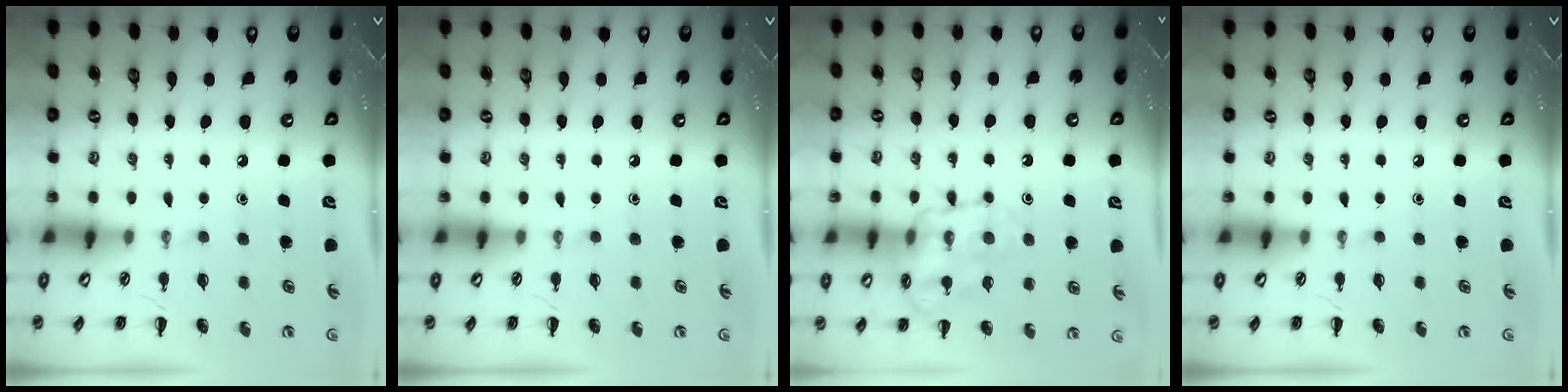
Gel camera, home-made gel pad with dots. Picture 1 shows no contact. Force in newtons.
{"total": 0.0}
{"total": 15.8, "press": 15.7, "slide": 1.4}
{"total": 0.0}